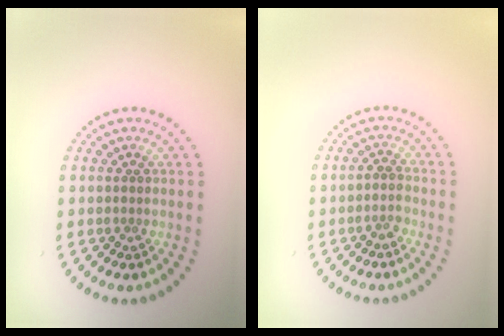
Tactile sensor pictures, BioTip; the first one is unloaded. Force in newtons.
{"total": 1.4, "press": 1.2, "slide": 0.7}